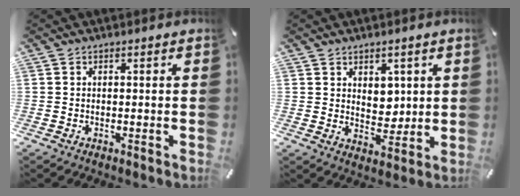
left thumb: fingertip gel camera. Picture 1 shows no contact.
{"total": 5.3, "force": [2.5, 4.3, 2.0], "torque": [-0.018, -0.011, 0.040]}